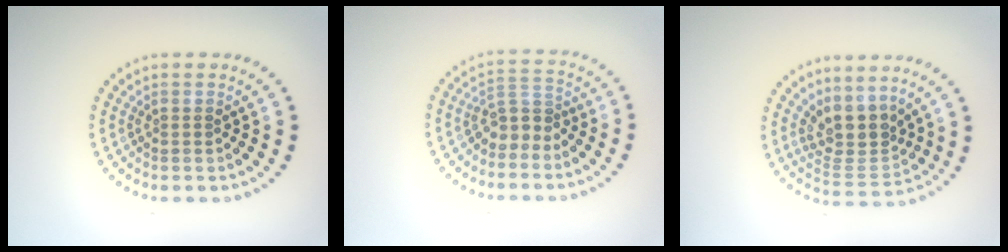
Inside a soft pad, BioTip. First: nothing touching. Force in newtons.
{"total": 2.6, "press": 2.3, "slide": 1.2}
{"total": 3.9, "press": 3.1, "slide": 2.3}